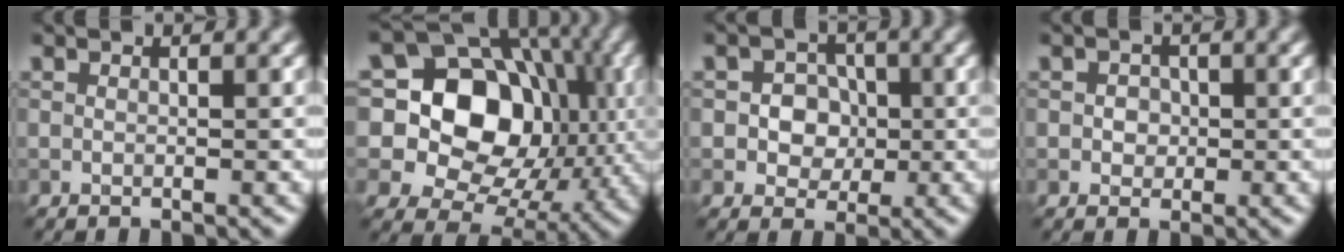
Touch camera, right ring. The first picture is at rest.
{"total": 19.3, "force": [3.6, 15.6, 10.8], "torque": [-0.211, 0.049, 0.049]}
{"total": 4.7, "force": [0.3, 4.2, 2.0], "torque": [-0.024, 0.018, -0.010]}
{"total": 1.5, "force": [0.2, 1.3, 0.7], "torque": [0.001, 0.007, -0.003]}